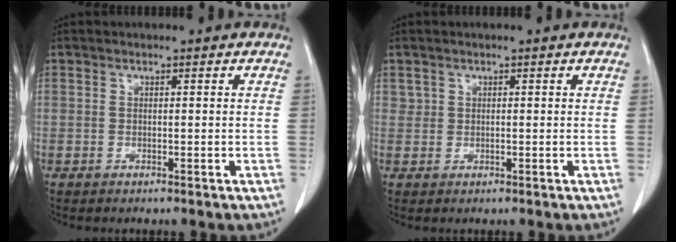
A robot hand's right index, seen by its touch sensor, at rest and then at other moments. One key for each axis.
{"total": 0.9, "fx": 0.5, "fy": 0.8, "fz": 0.0, "tx": 0.013, "ty": 0.003, "tz": 0.005}